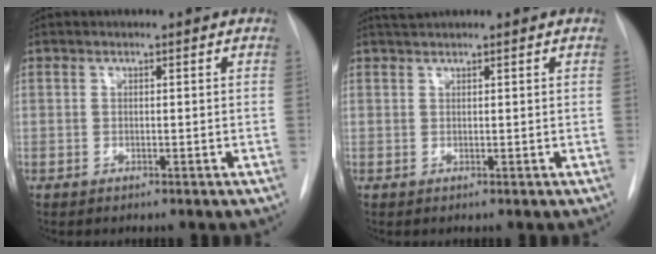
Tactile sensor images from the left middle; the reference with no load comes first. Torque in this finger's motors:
{"motor_torque": [0.08, -0.08, -0.01, 0.00]}